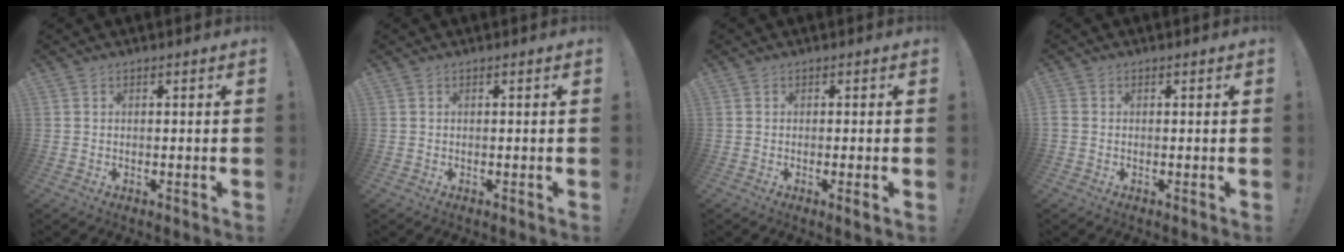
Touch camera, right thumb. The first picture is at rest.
{"total": 0.0}
{"total": 2.4, "force": [-0.4, -0.3, 2.3], "torque": [-0.044, -0.002, -0.005]}
{"total": 0.9, "force": [-0.4, 0.7, 0.4], "torque": [-0.013, 0.003, -0.005]}